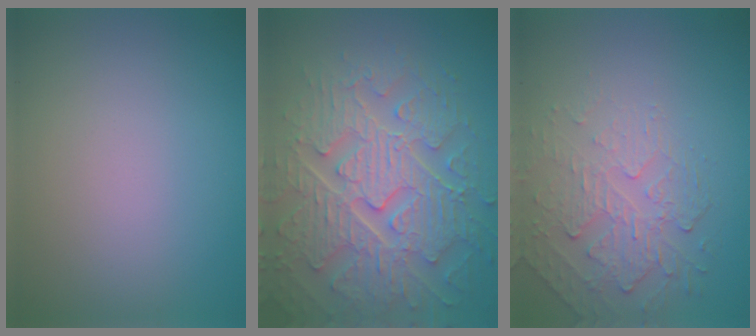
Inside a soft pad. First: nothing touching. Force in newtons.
{"total": 8.5, "press": 6.5, "slide": 5.4}
{"total": 2.4, "press": 1.7, "slide": 1.7}